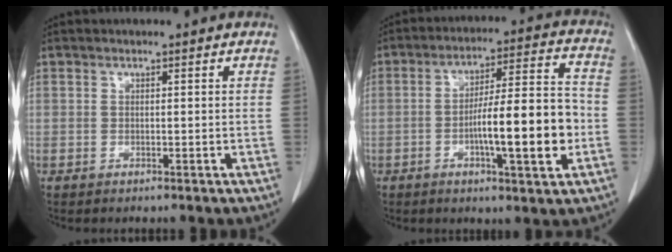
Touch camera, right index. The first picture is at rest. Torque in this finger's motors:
{"motor_torque": [2.01, -0.13, 0.74, 0.14]}